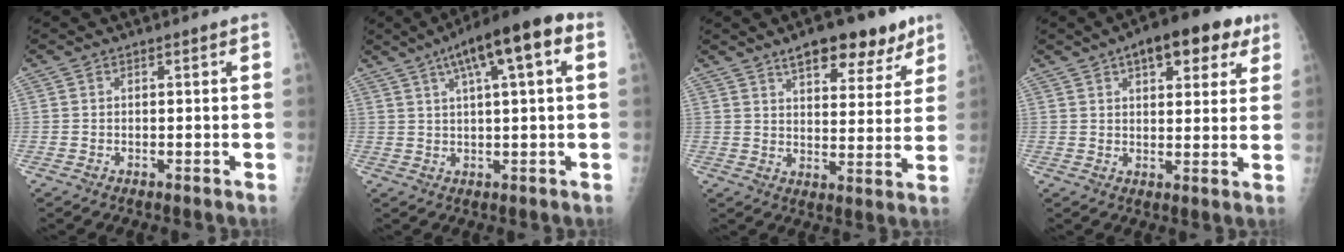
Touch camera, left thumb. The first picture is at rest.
{"total": 13.0, "force": [5.2, 2.8, 11.6], "torque": [-0.180, 0.022, 0.075]}
{"total": 13.6, "force": [9.0, 5.6, 8.5], "torque": [-0.077, -0.040, 0.131]}
{"total": 12.9, "force": [6.7, 6.0, 9.3], "torque": [-0.085, -0.003, 0.086]}